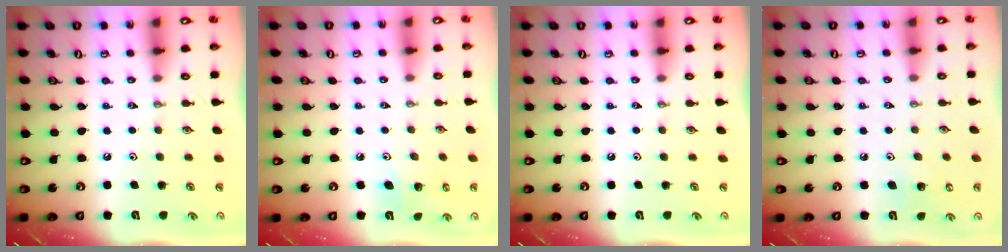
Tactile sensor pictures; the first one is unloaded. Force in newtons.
{"total": 5.4, "press": 5.1, "slide": 1.7}
{"total": 0.0}
{"total": 6.0, "press": 6.0, "slide": 0.5}